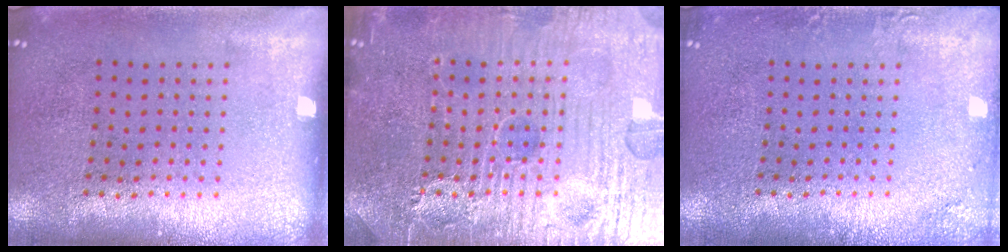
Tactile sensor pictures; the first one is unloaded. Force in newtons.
{"total": 7.7, "press": 7.6, "slide": 0.8}
{"total": 1.3, "press": 1.3, "slide": 0.0}